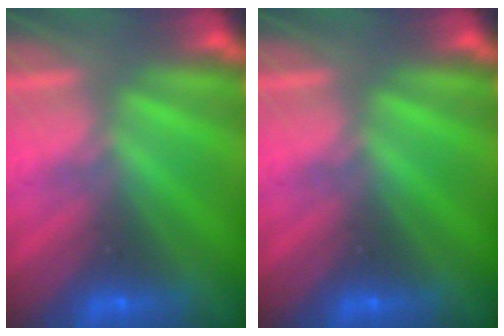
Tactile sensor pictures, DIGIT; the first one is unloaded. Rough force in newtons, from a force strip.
{"total": 0.0}